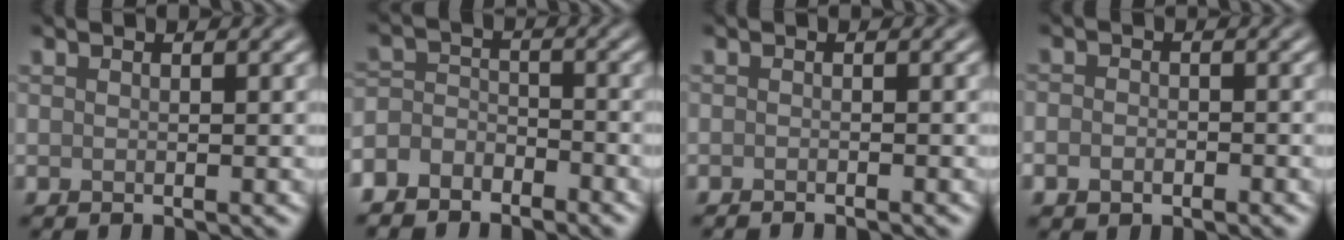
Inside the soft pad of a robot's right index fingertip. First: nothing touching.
{"total": 4.6, "force": [-3.9, 2.3, 0.9], "torque": [-0.002, -0.001, -0.077]}
{"total": 0.9, "force": [-0.9, 0.0, 0.3], "torque": [0.000, -0.003, -0.015]}
{"total": 1.7, "force": [-0.8, 1.2, 0.9], "torque": [-0.014, -0.002, -0.019]}